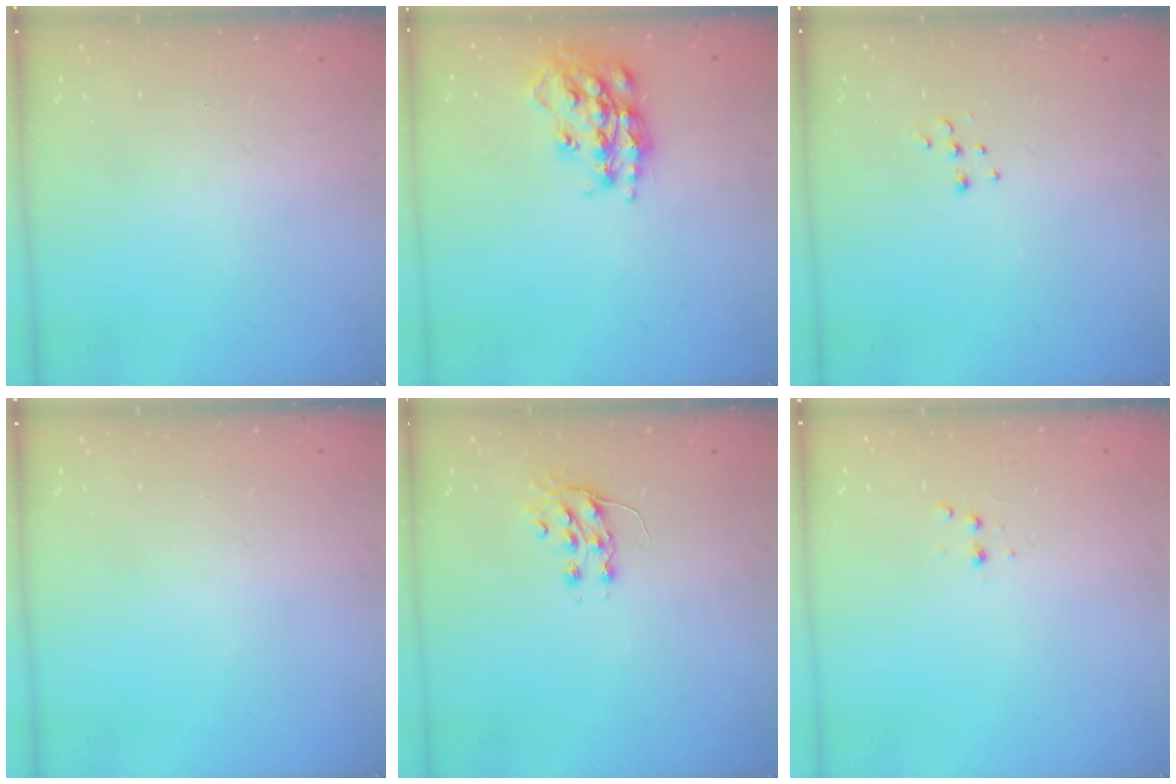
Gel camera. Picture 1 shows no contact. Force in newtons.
{"total": 17.5, "press": 17.4, "slide": 1.1}
{"total": 6.7, "press": 6.7, "slide": 0.4}
{"total": 0.0}
{"total": 7.6, "press": 7.5, "slide": 0.9}
{"total": 2.9, "press": 2.7, "slide": 1.0}